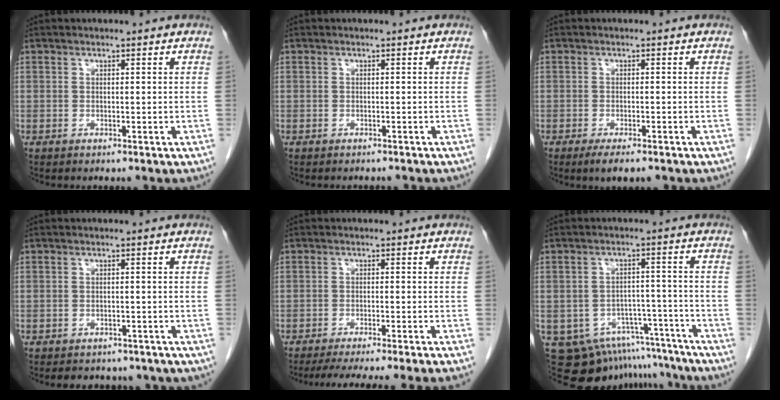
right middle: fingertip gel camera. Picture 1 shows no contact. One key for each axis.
{"total": 2.1, "fx": -2.0, "fy": 0.5, "fz": 0.4, "tx": -0.009, "ty": -0.003, "tz": -0.024}
{"total": 3.7, "fx": -2.7, "fy": 0.8, "fz": 2.5, "tx": -0.037, "ty": -0.006, "tz": -0.038}
{"total": 10.4, "fx": -8.9, "fy": 4.5, "fz": 3.1, "tx": -0.043, "ty": 0.004, "tz": -0.089}
{"total": 13.9, "fx": -12.4, "fy": -1.3, "fz": 6.1, "tx": -0.071, "ty": -0.034, "tz": -0.171}
{"total": 15.2, "fx": -13.4, "fy": 6.3, "fz": 3.3, "tx": -0.044, "ty": 0.034, "tz": -0.170}